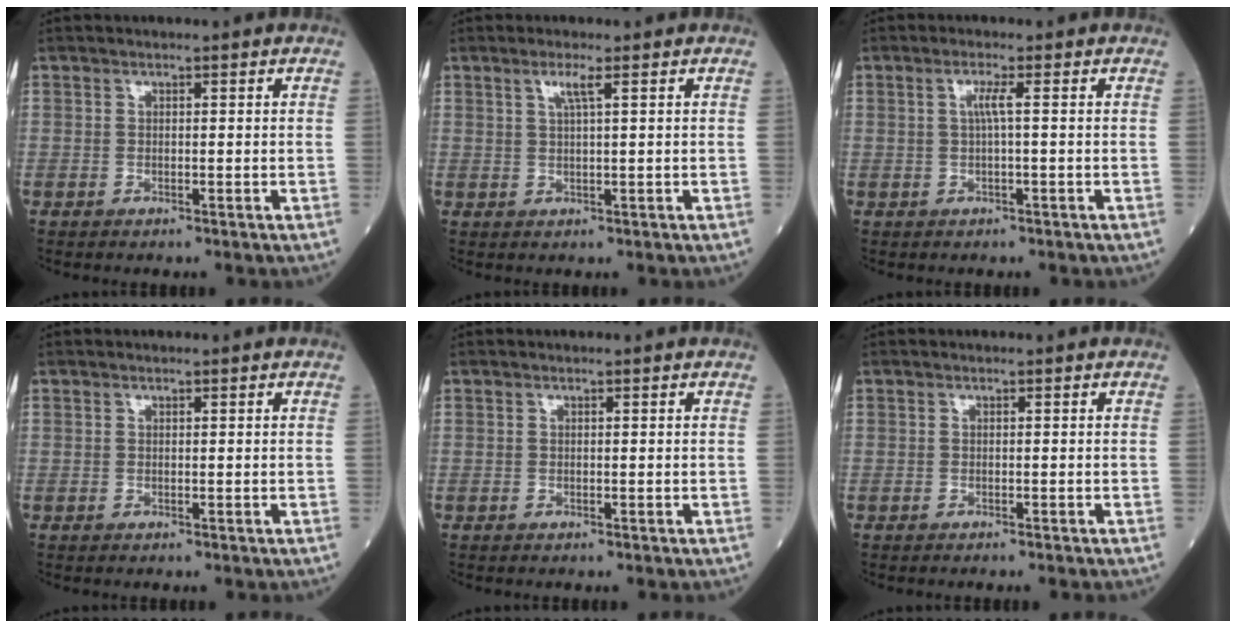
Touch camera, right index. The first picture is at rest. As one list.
[{"total": 2.2, "force": [1.0, -0.3, 1.9], "torque": [-0.043, 0.002, 0.021]}, {"total": 1.9, "force": [0.2, -0.4, 1.8], "torque": [-0.038, 0.002, 0.002]}, {"total": 0.0}, {"total": 0.0}, {"total": 1.1, "force": [-1.0, -0.1, 0.5], "torque": [-0.005, 0.000, -0.013]}]